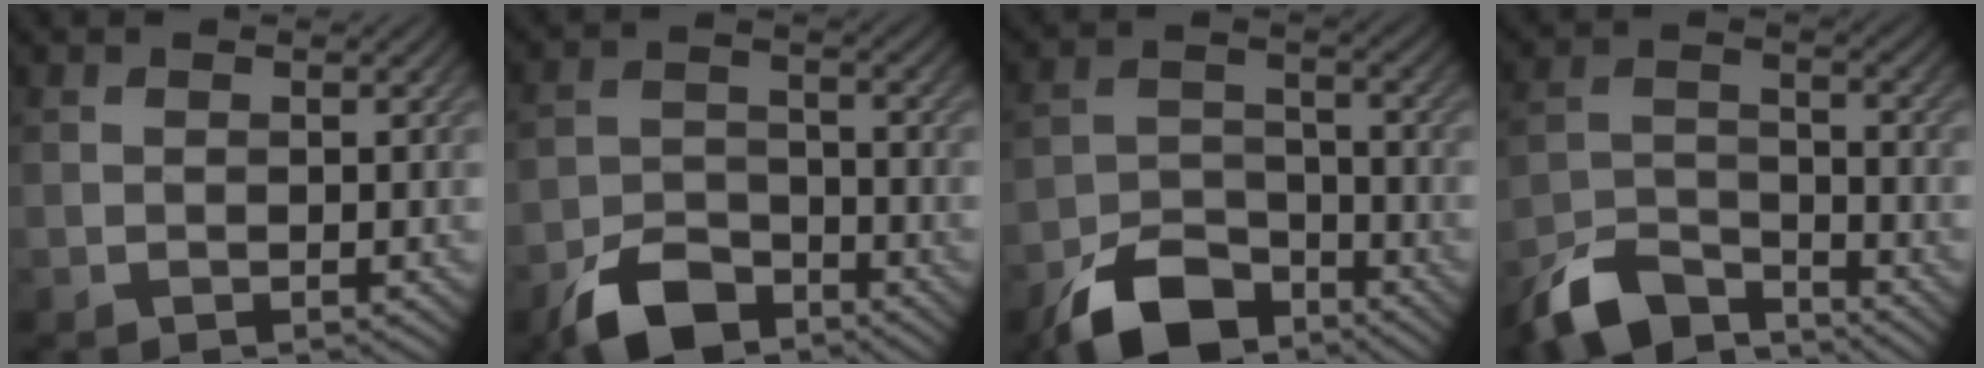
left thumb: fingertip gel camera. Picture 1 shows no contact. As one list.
[{"total": 7.6, "force": [-5.6, 3.6, 3.6], "torque": [-0.069, -0.007, -0.118]}, {"total": 10.0, "force": [-7.4, 4.8, 4.7], "torque": [-0.090, -0.012, -0.141]}, {"total": 9.3, "force": [-7.8, 3.3, 3.8], "torque": [-0.079, -0.008, -0.159]}]